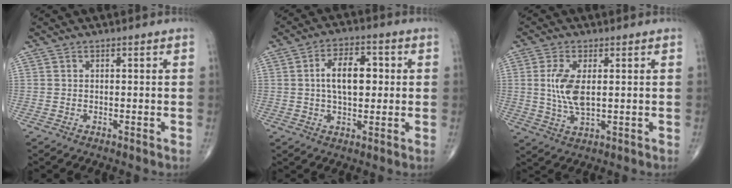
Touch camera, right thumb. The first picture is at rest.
{"total": 9.2, "force": [1.0, 5.0, 7.7], "torque": [-0.112, 0.009, 0.012]}
{"total": 7.4, "force": [0.9, 3.1, 6.6], "torque": [-0.144, -0.008, 0.021]}